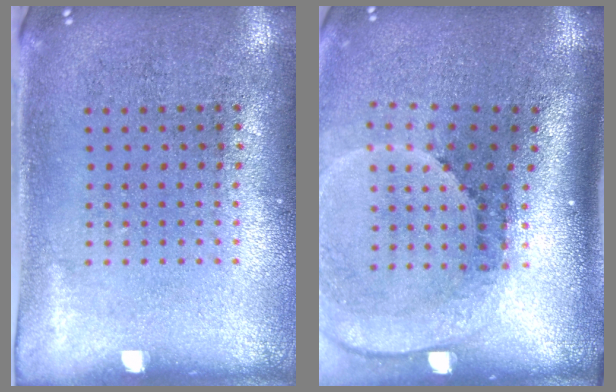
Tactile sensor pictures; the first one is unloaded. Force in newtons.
{"total": 2.6, "press": 1.7, "slide": 1.9}